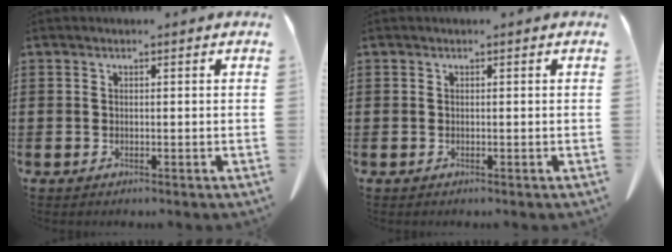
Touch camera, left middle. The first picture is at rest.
{"total": 0.0}